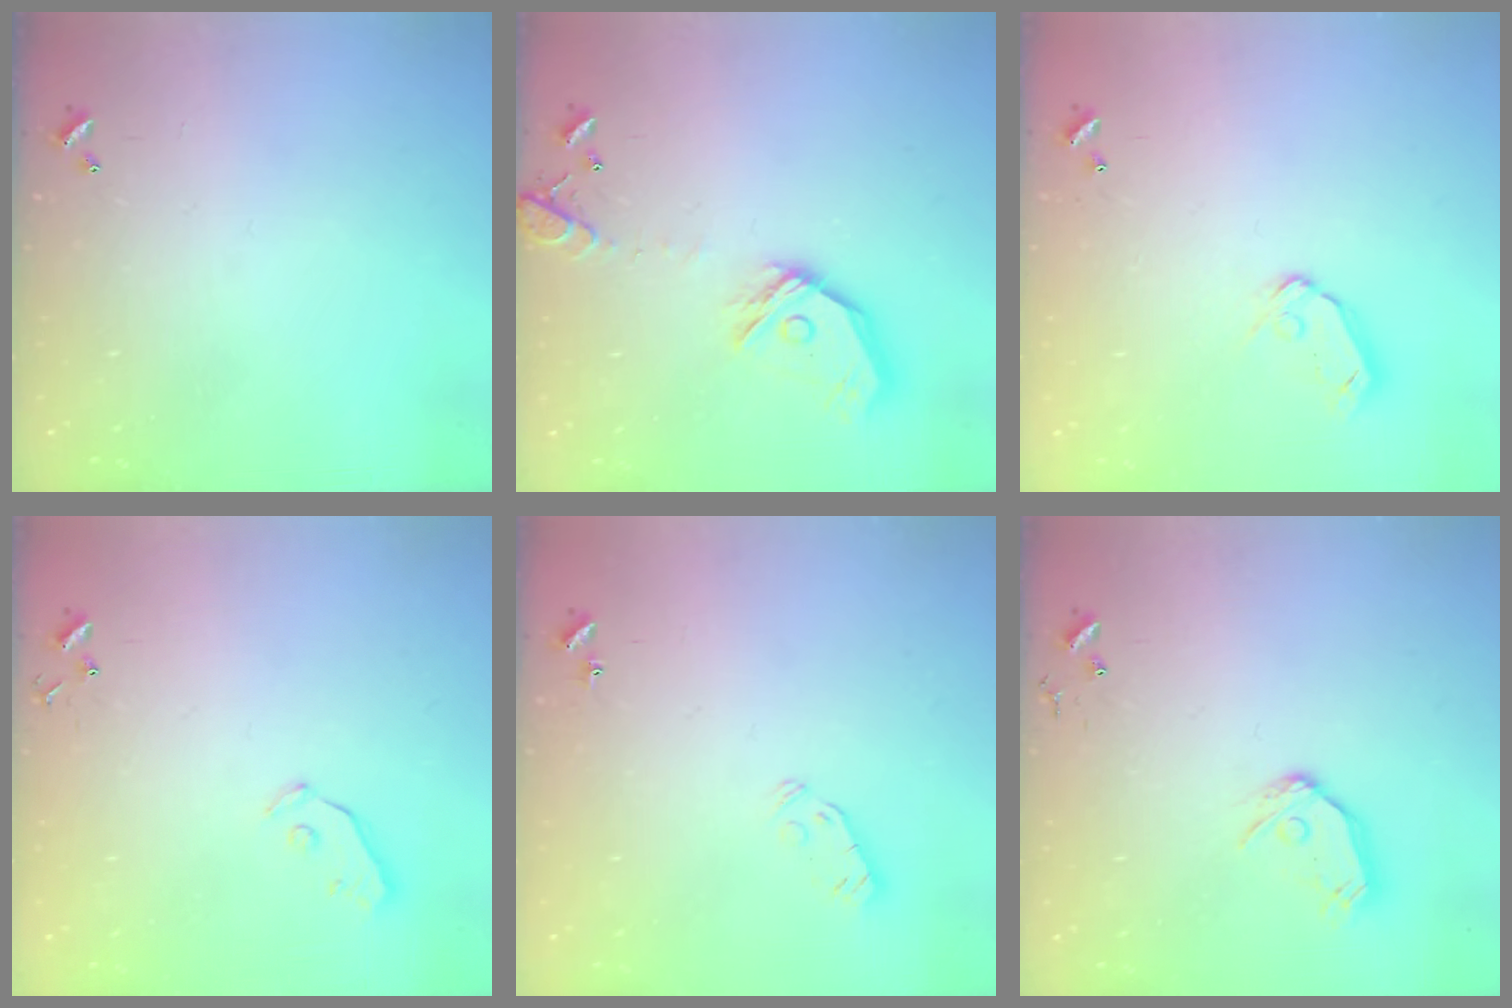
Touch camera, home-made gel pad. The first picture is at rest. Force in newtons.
{"total": 16.5, "press": 16.3, "slide": 2.4}
{"total": 7.1, "press": 7.1, "slide": 0.8}
{"total": 3.8, "press": 3.8, "slide": 0.4}
{"total": 3.5, "press": 3.5, "slide": 0.4}
{"total": 9.6, "press": 9.6, "slide": 1.0}